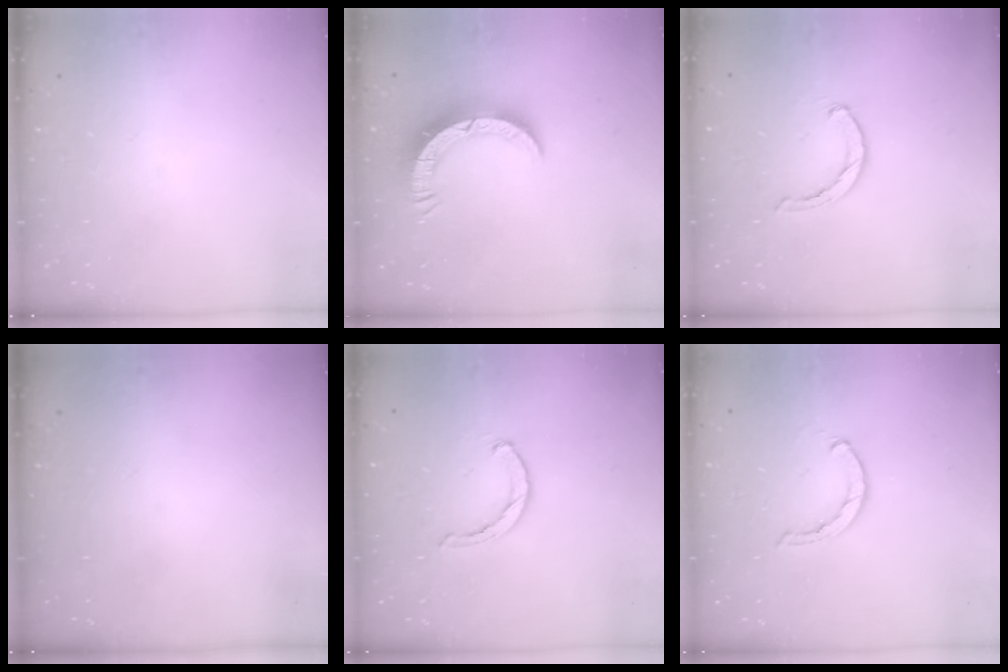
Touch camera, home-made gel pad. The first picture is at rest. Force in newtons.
{"total": 8.0, "press": 7.9, "slide": 0.7}
{"total": 1.5, "press": 1.5, "slide": 0.3}
{"total": 0.0}
{"total": 1.5, "press": 1.5, "slide": 0.3}
{"total": 1.6, "press": 1.5, "slide": 0.4}